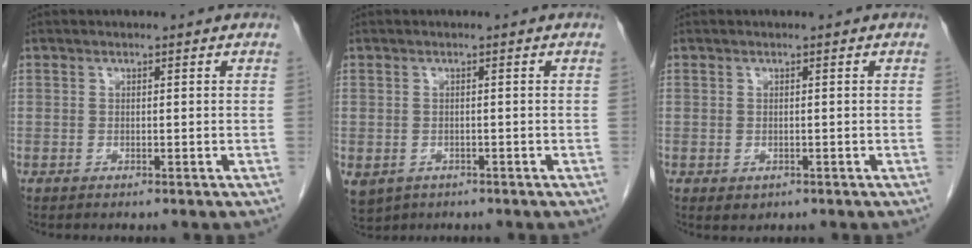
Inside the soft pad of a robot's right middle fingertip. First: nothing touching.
{"total": 9.3, "force": [-4.5, 7.2, 3.7], "torque": [-0.107, -0.013, -0.056]}
{"total": 1.1, "force": [-0.4, 0.9, 0.5], "torque": [-0.008, 0.001, 0.004]}